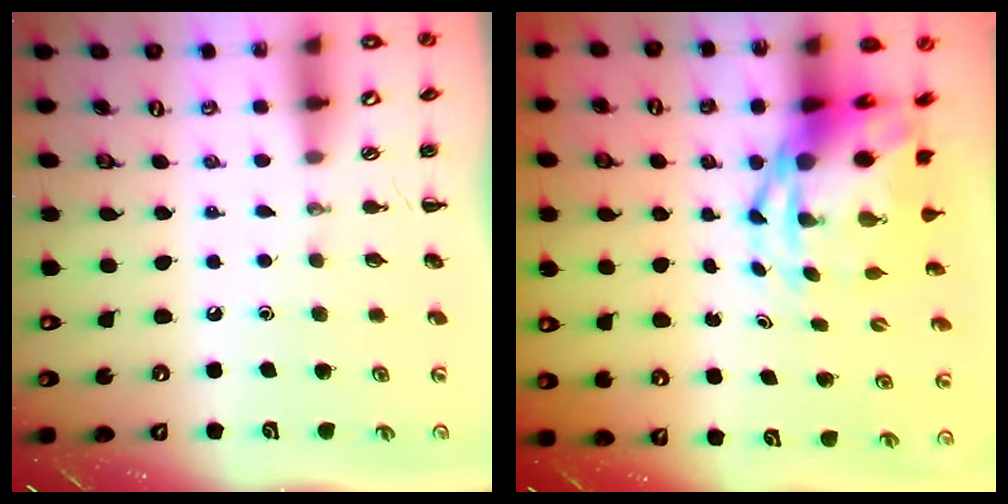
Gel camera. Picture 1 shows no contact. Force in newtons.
{"total": 8.1, "press": 7.8, "slide": 2.1}